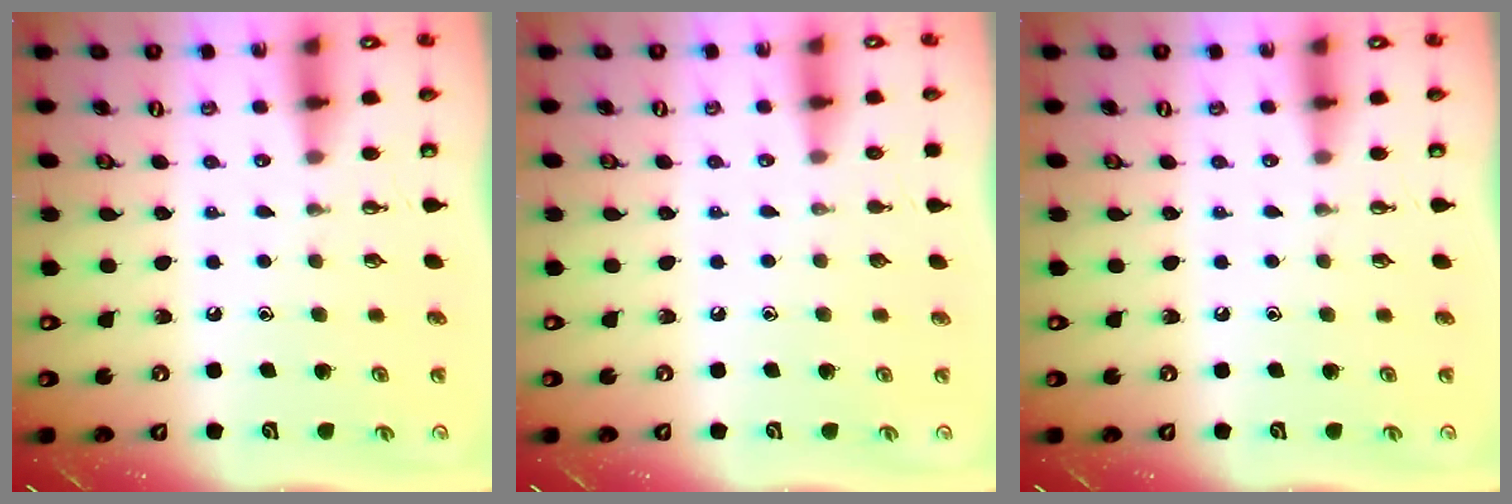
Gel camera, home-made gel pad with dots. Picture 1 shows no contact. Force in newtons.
{"total": 0.0}
{"total": 0.0}